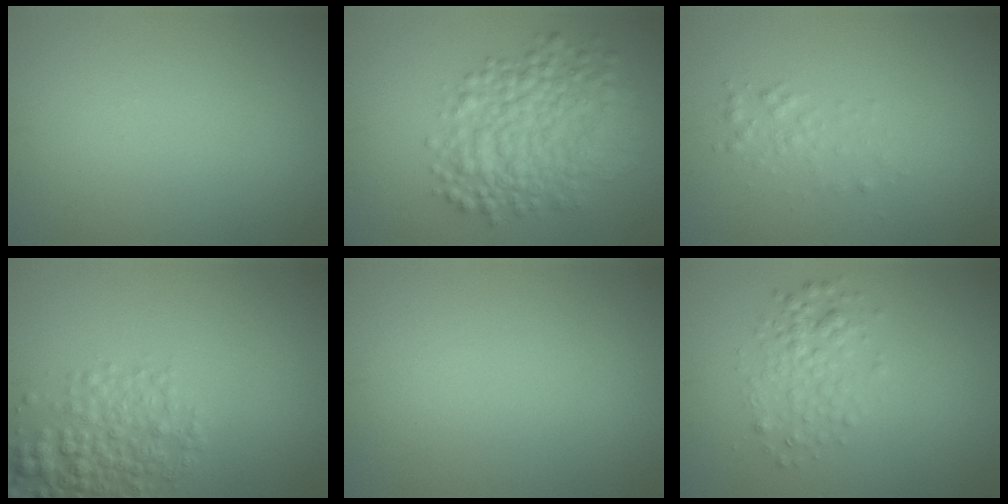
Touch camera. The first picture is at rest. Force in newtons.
{"total": 7.0, "press": 7.0, "slide": 0.2}
{"total": 1.3, "press": 1.3, "slide": 0.1}
{"total": 3.9, "press": 3.9, "slide": 0.2}
{"total": 0.0}
{"total": 2.5, "press": 2.5, "slide": 0.1}